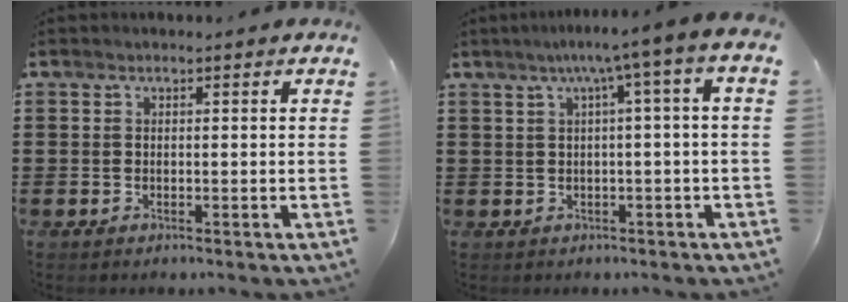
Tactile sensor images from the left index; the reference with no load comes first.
{"total": 4.4, "force": [0.3, -0.4, 4.4], "torque": [-0.084, -0.005, -0.003]}